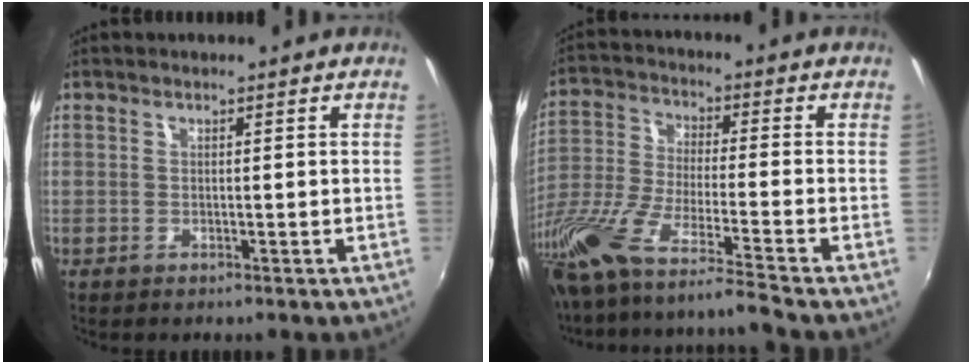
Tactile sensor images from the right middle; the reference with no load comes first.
{"total": 18.8, "force": [-15.1, -1.0, 11.1], "torque": [-0.198, -0.069, -0.275]}